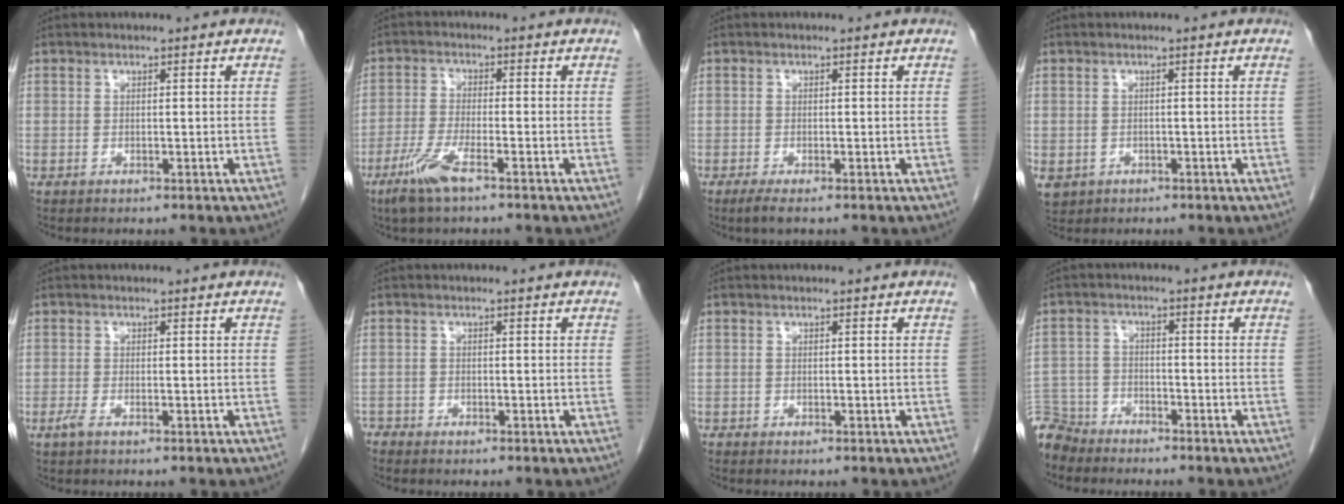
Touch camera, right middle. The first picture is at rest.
{"total": 5.7, "force": [-3.6, 0.6, 4.4], "torque": [-0.100, -0.011, -0.072]}
{"total": 1.6, "force": [-1.0, 0.1, 1.2], "torque": [-0.030, -0.007, -0.021]}
{"total": 2.8, "force": [-1.2, 2.4, 0.9], "torque": [-0.018, -0.003, -0.012]}
{"total": 1.1, "force": [-0.7, 0.1, 0.9], "torque": [-0.023, -0.003, -0.018]}
{"total": 1.2, "force": [-1.2, 0.1, -0.2], "torque": [0.004, -0.003, -0.023]}
{"total": 0.0}
{"total": 6.5, "force": [-6.2, 2.1, 0.0], "torque": [0.003, -0.005, -0.122]}